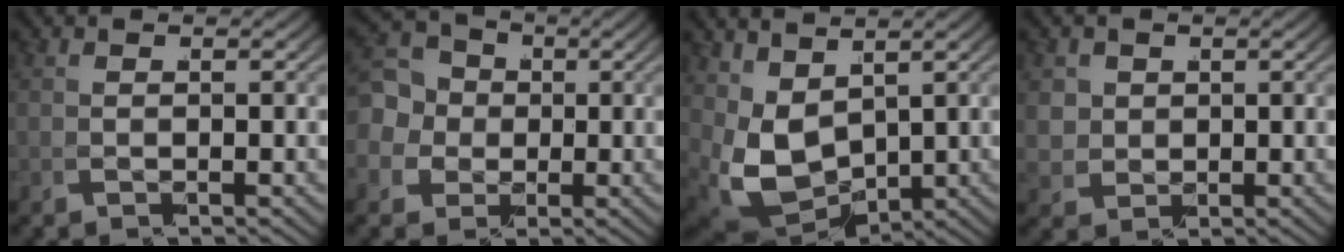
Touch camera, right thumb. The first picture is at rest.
{"total": 7.9, "force": [1.0, 6.8, 3.8], "torque": [-0.087, -0.011, 0.016]}
{"total": 8.9, "force": [0.1, 6.6, 6.0], "torque": [-0.161, -0.062, 0.038]}
{"total": 3.5, "force": [0.9, 3.0, 1.5], "torque": [-0.049, -0.022, 0.036]}